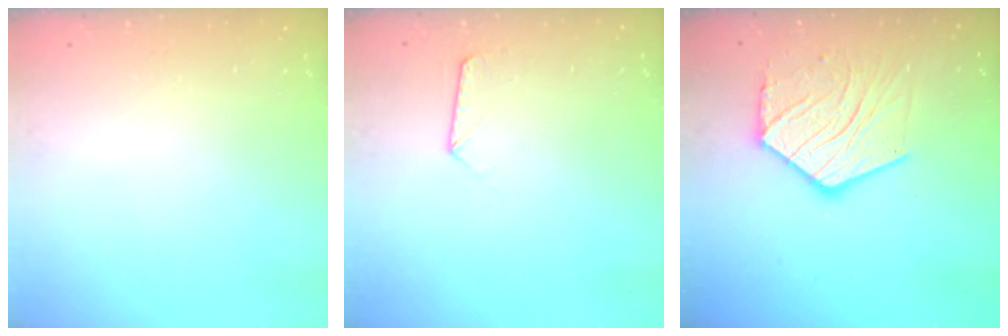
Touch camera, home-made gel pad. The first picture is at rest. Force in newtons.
{"total": 8.9, "press": 8.8, "slide": 0.5}
{"total": 14.8, "press": 14.8, "slide": 0.8}